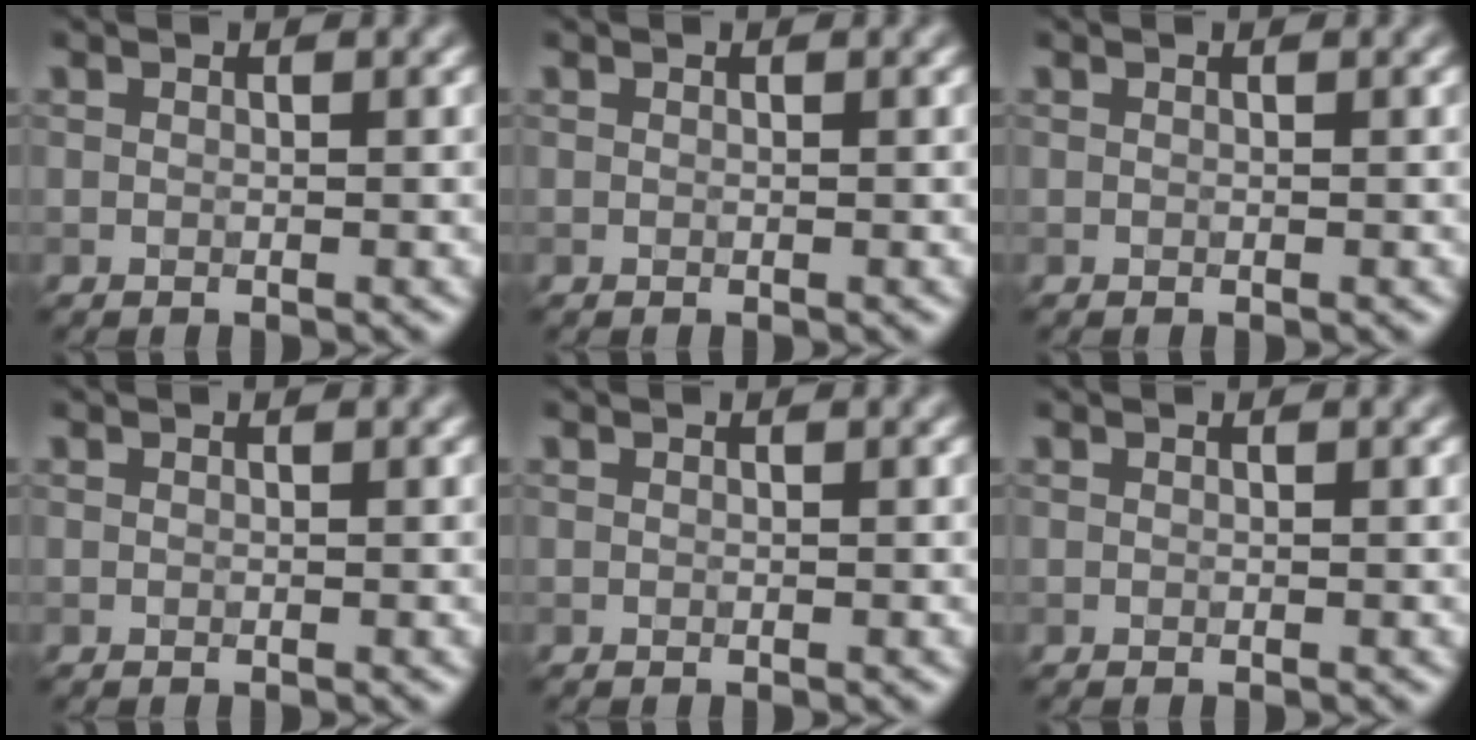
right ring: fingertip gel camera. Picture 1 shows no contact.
{"total": 0.0}
{"total": 0.0}
{"total": 0.0}
{"total": 0.0}
{"total": 0.0}